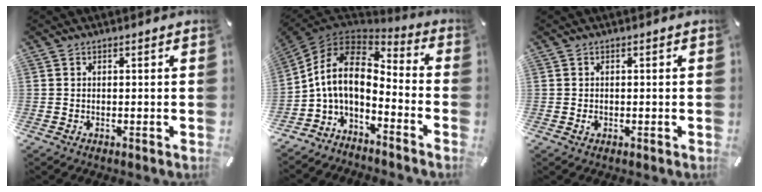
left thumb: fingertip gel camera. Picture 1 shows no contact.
{"total": 11.4, "force": [-0.6, 7.0, 9.0], "torque": [-0.196, 0.000, -0.015]}
{"total": 0.9, "force": [-0.1, 0.7, 0.5], "torque": [-0.012, 0.002, -0.002]}